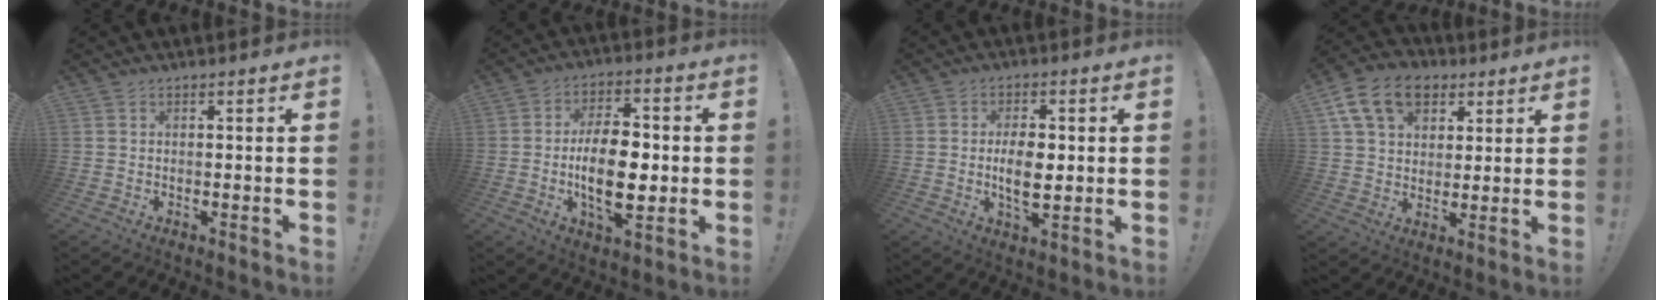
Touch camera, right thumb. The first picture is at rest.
{"total": 16.2, "force": [-1.9, 8.5, 13.6], "torque": [-0.239, 0.000, -0.040]}
{"total": 8.0, "force": [-0.1, 4.1, 6.9], "torque": [-0.112, -0.008, -0.010]}
{"total": 15.0, "force": [7.2, 10.0, 8.5], "torque": [-0.130, -0.020, 0.137]}